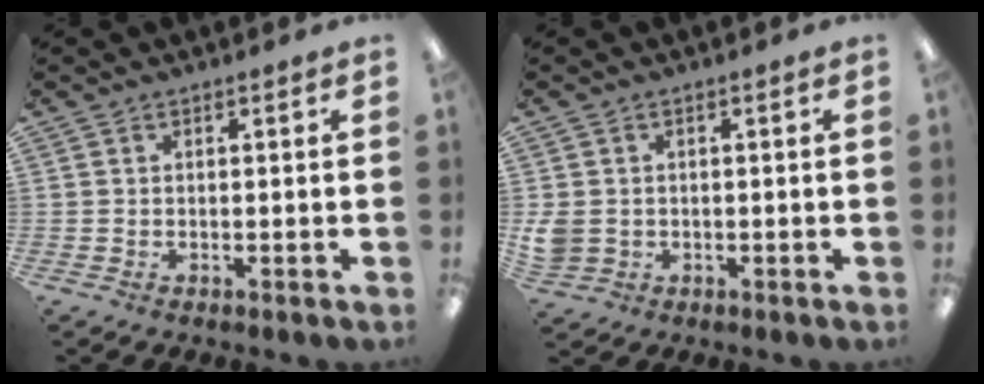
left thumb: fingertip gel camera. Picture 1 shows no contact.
{"total": 3.8, "force": [0.0, 3.5, 1.5], "torque": [-0.027, 0.001, 0.000]}